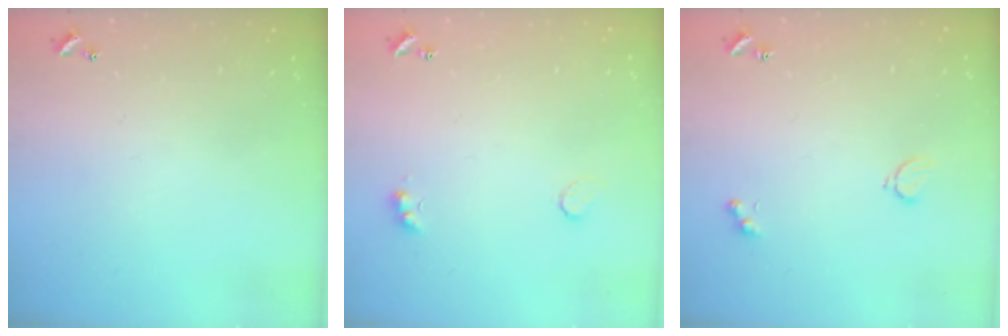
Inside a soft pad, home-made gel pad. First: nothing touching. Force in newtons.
{"total": 5.0, "press": 4.9, "slide": 1.0}
{"total": 3.3, "press": 3.2, "slide": 1.0}